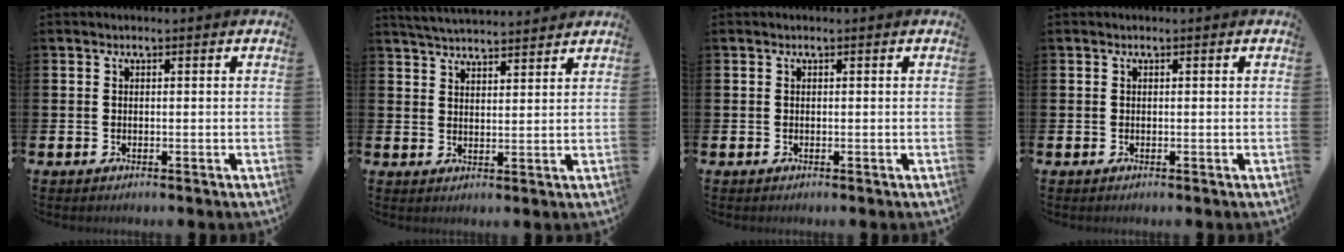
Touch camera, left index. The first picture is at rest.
{"total": 4.2, "force": [4.2, 0.1, 0.2], "torque": [-0.024, -0.019, 0.078]}
{"total": 0.0}
{"total": 0.0}